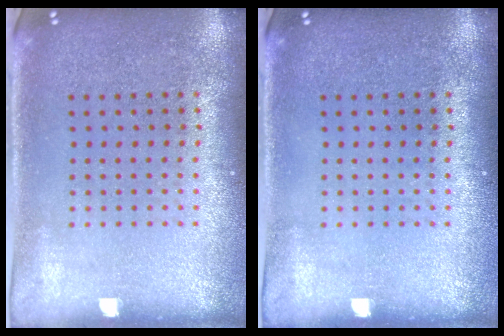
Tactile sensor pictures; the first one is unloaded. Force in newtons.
{"total": 0.0}